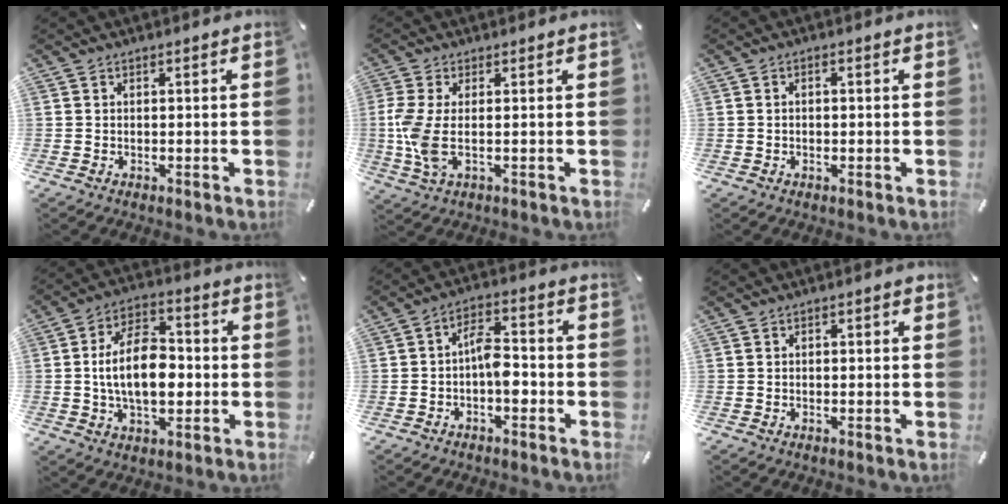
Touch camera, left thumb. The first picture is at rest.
{"total": 7.3, "force": [-0.1, 2.8, 6.8], "torque": [-0.159, -0.018, -0.004]}
{"total": 1.2, "force": [-0.2, 0.8, 0.9], "torque": [-0.018, 0.004, -0.006]}
{"total": 14.5, "force": [-0.8, 8.9, 11.4], "torque": [-0.213, 0.003, -0.017]}
{"total": 7.2, "force": [-2.2, 4.0, 5.6], "torque": [-0.089, 0.019, -0.039]}
{"total": 1.0, "force": [-0.2, 0.6, 0.8], "torque": [-0.013, 0.002, -0.005]}